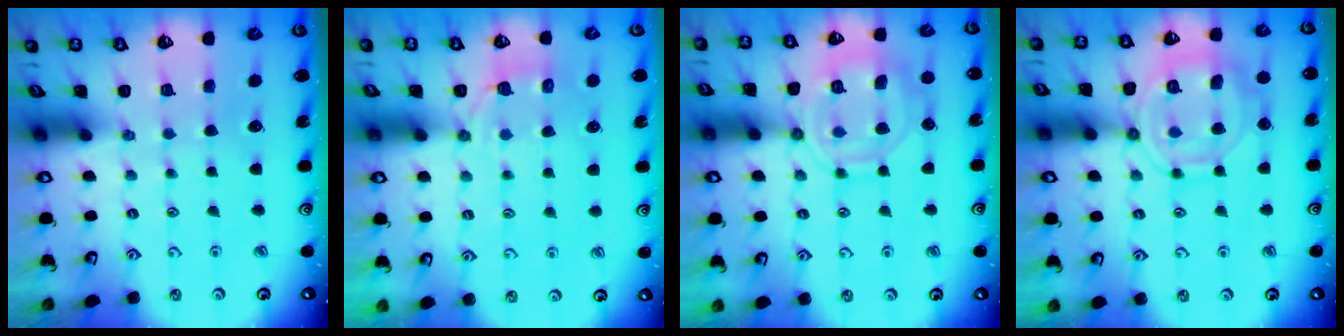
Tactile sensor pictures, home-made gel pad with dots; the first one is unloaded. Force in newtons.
{"total": 4.5, "press": 4.1, "slide": 2.0}
{"total": 12.4, "press": 12.3, "slide": 1.3}
{"total": 13.3, "press": 13.2, "slide": 1.2}